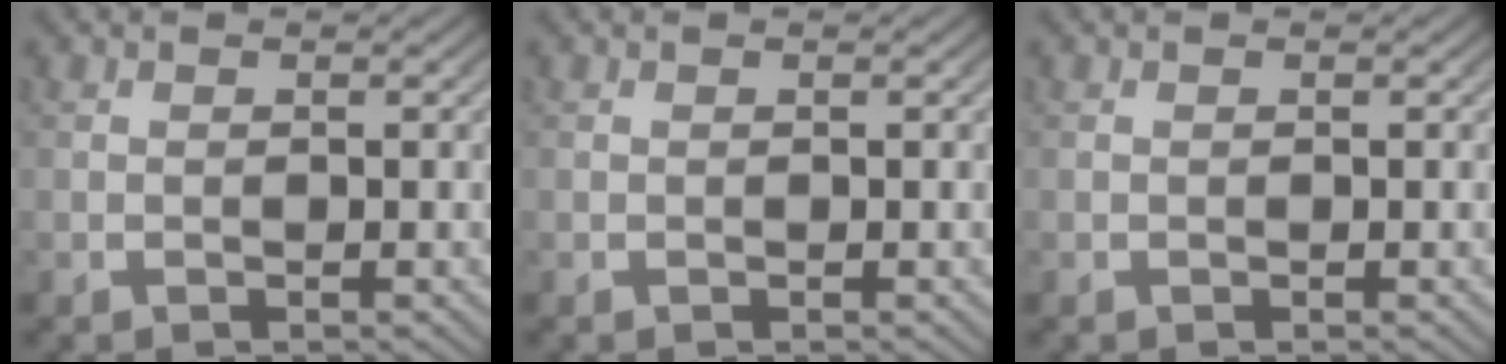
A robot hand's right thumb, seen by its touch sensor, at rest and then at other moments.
{"total": 0.0}
{"total": 0.0}